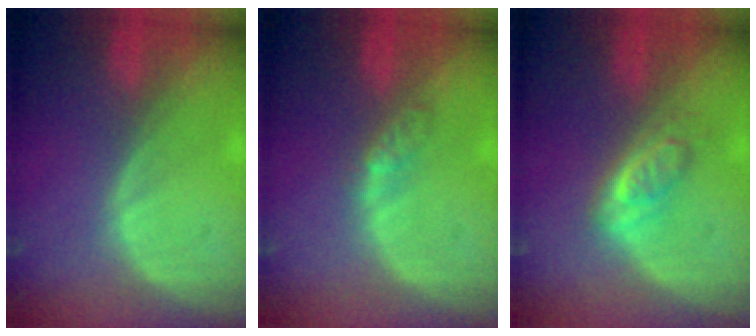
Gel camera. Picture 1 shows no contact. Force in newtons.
{"total": 2.6, "press": 2.3, "slide": 1.3}
{"total": 4.3, "press": 4.2, "slide": 0.8}